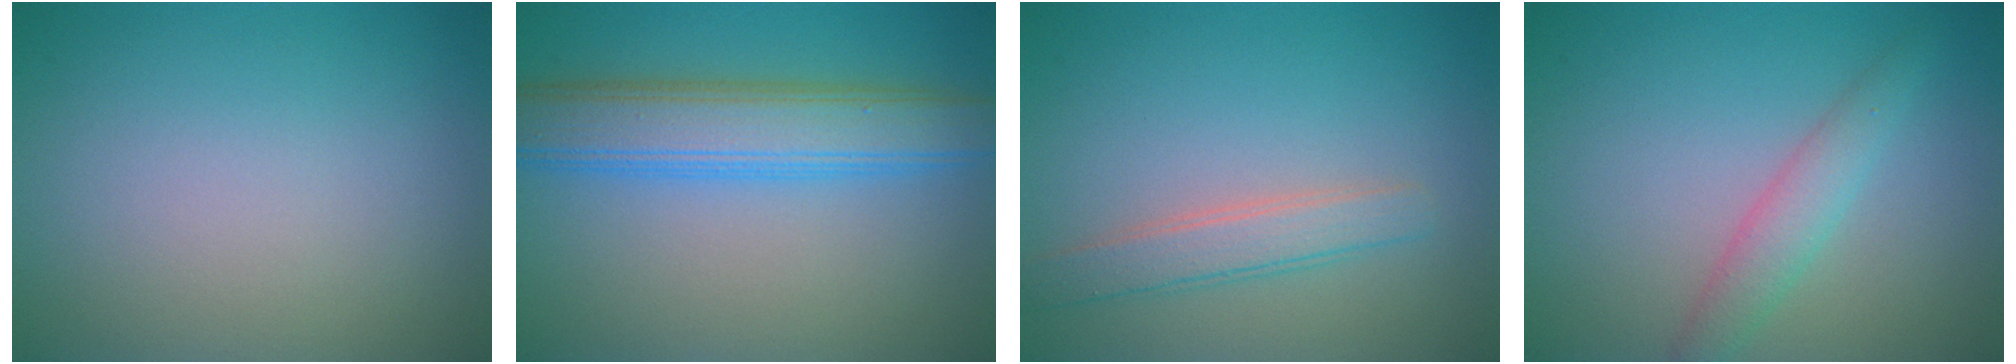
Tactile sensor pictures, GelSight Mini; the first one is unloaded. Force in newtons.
{"total": 7.5, "press": 7.5, "slide": 0.1}
{"total": 2.6, "press": 2.6, "slide": 0.1}
{"total": 2.5, "press": 2.5, "slide": 0.1}